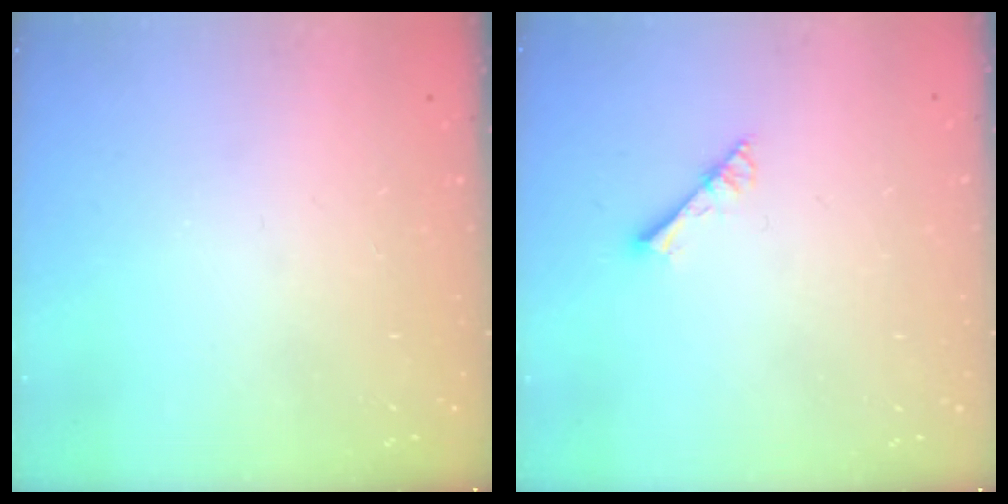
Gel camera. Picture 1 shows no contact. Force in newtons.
{"total": 2.9, "press": 2.9, "slide": 0.3}